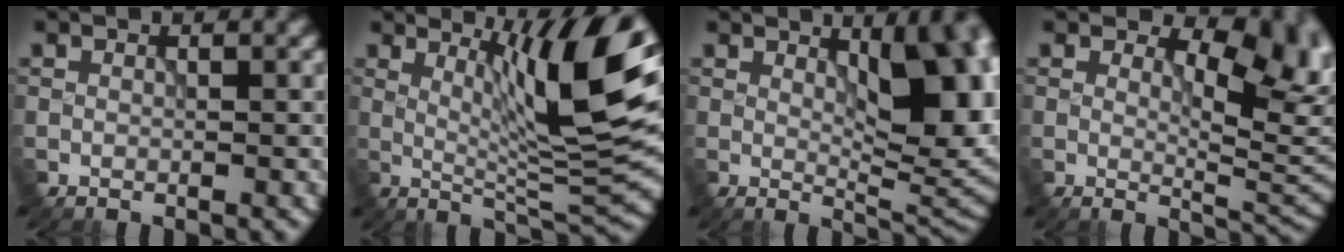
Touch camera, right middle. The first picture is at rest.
{"total": 10.6, "force": [3.5, 1.9, 9.8], "torque": [-0.147, -0.009, 0.061]}
{"total": 9.8, "force": [2.1, 4.1, 8.6], "torque": [-0.106, -0.001, 0.036]}
{"total": 7.0, "force": [2.4, 3.7, 5.5], "torque": [-0.074, -0.012, 0.034]}